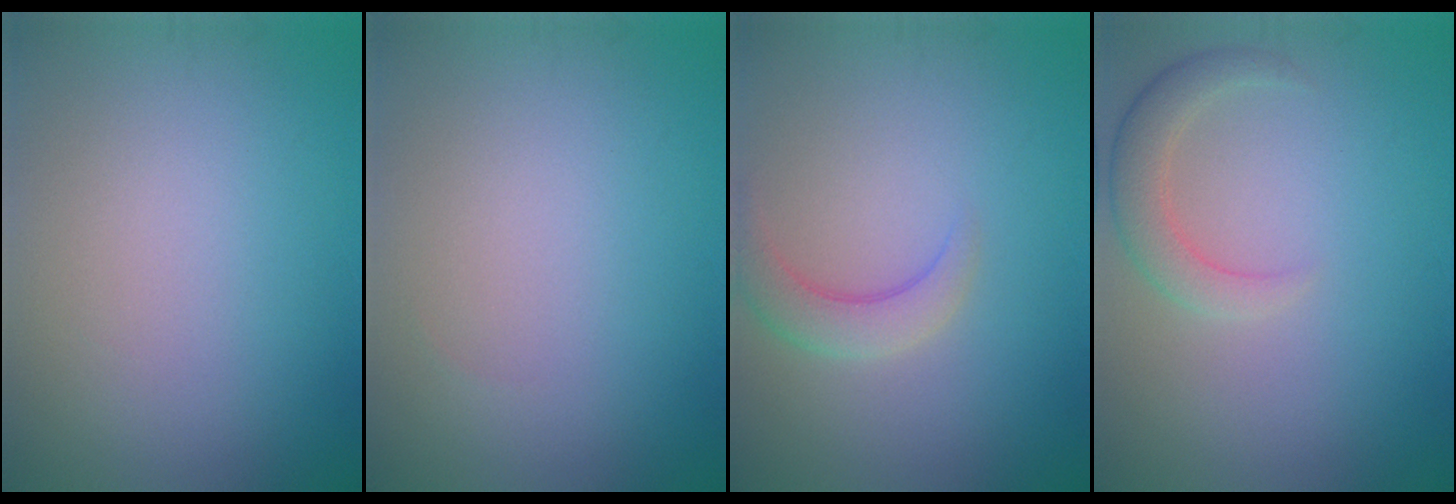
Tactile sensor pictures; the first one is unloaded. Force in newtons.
{"total": 0.0}
{"total": 2.7, "press": 2.7, "slide": 0.3}
{"total": 2.9, "press": 2.9, "slide": 0.4}